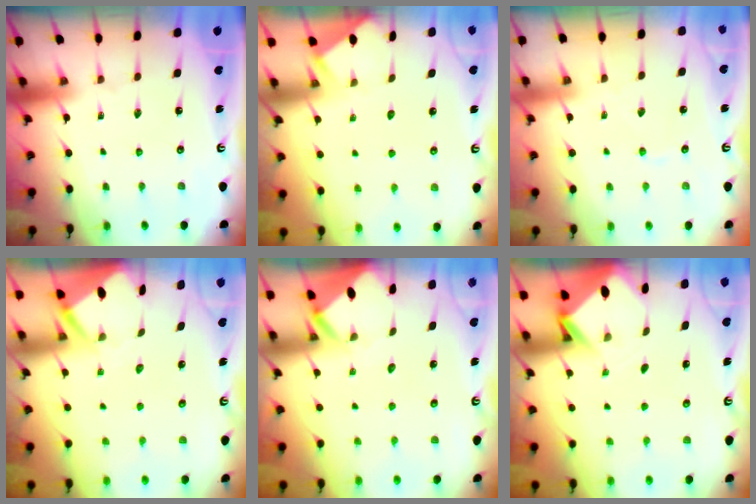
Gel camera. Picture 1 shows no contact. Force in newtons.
{"total": 1.9, "press": 1.9, "slide": 0.3}
{"total": 2.0, "press": 2.0, "slide": 0.3}
{"total": 3.3, "press": 3.3, "slide": 0.3}
{"total": 3.9, "press": 3.9, "slide": 0.4}
{"total": 2.9, "press": 2.9, "slide": 0.3}